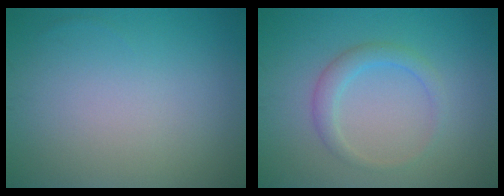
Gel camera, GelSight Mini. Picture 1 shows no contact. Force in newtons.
{"total": 2.3, "press": 2.3, "slide": 0.2}